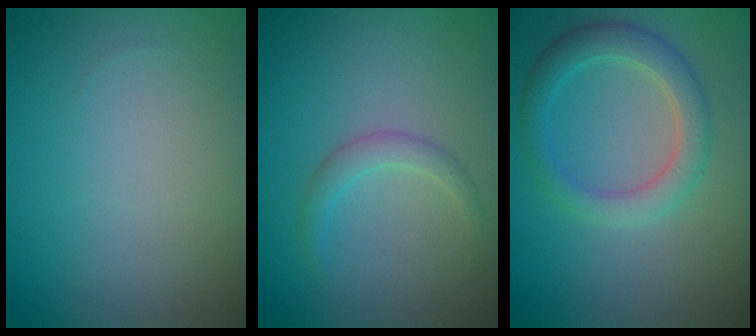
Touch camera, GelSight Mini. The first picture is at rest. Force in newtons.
{"total": 1.5, "press": 1.5, "slide": 0.1}
{"total": 3.4, "press": 3.4, "slide": 0.2}